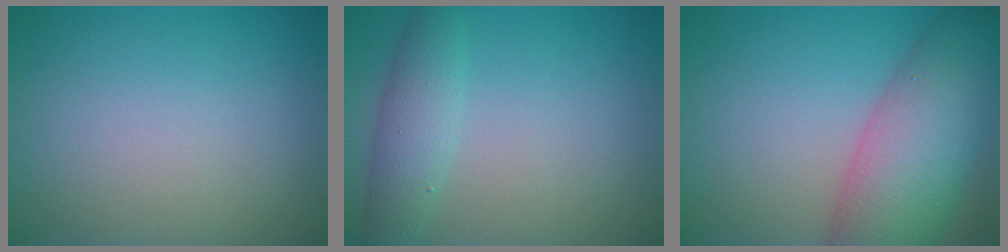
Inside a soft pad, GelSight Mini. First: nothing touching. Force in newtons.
{"total": 3.2, "press": 3.2, "slide": 0.1}
{"total": 10.1, "press": 10.1, "slide": 0.6}